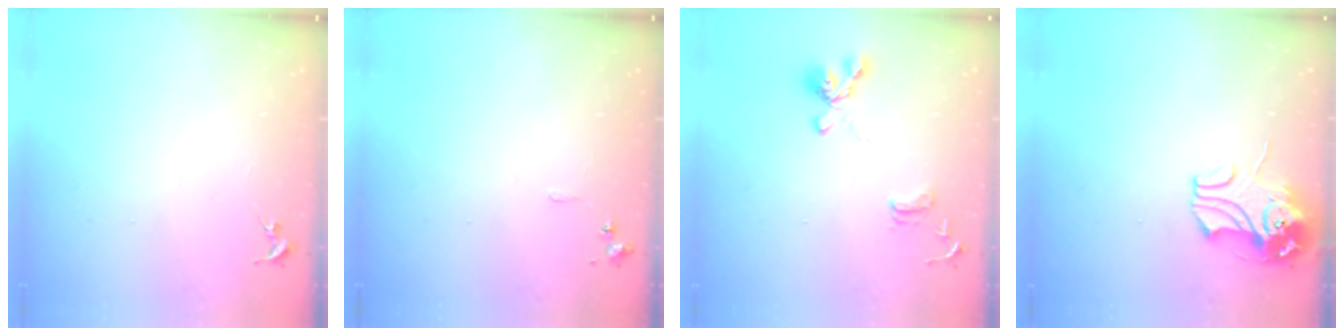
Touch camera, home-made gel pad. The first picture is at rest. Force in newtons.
{"total": 4.5, "press": 4.4, "slide": 0.6}
{"total": 14.7, "press": 14.6, "slide": 1.5}
{"total": 10.6, "press": 10.4, "slide": 1.7}